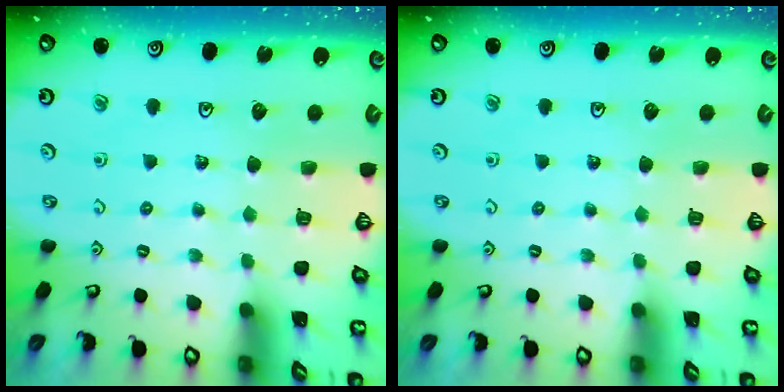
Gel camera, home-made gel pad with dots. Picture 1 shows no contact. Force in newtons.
{"total": 0.0}